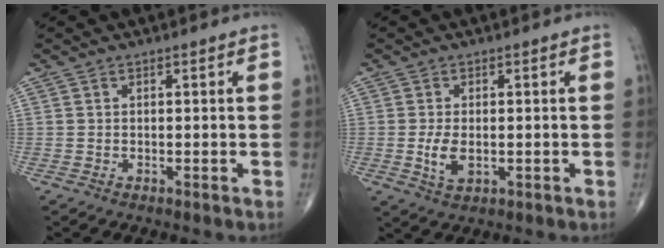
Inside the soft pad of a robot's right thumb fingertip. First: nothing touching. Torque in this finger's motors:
{"motor_torque": [-0.25, 0.30, 0.56, 0.30, 0.12]}